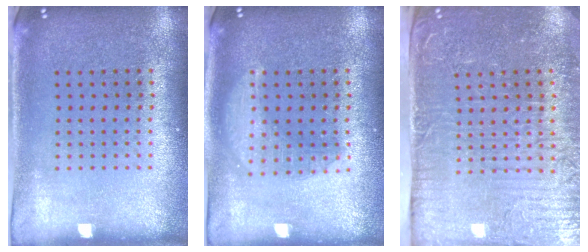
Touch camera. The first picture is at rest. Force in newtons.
{"total": 2.6, "press": 2.6, "slide": 0.4}
{"total": 5.3, "press": 4.6, "slide": 2.7}